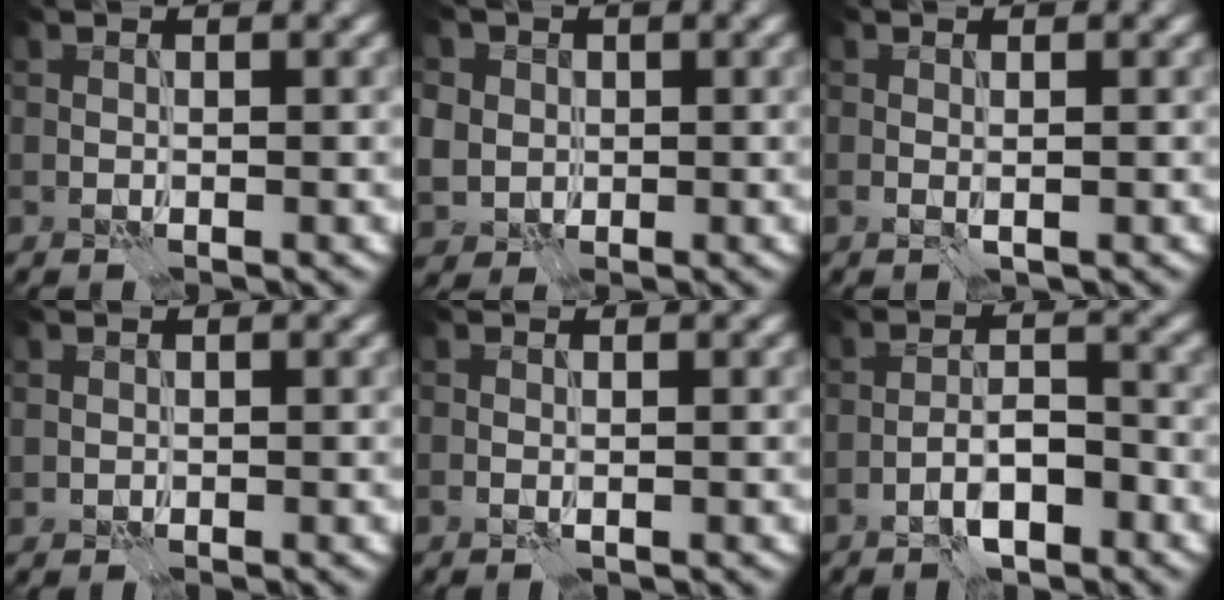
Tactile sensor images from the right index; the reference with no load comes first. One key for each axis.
{"total": 5.7, "fx": 1.8, "fy": 5.0, "fz": 2.0, "tx": -0.053, "ty": 0.017, "tz": 0.020}
{"total": 0.5, "fx": 0.0, "fy": 0.0, "fz": 0.5, "tx": -0.009, "ty": -0.001, "tz": 0.000}
{"total": 0.6, "fx": 0.4, "fy": 0.4, "fz": 0.0, "tx": 0.000, "ty": 0.000, "tz": 0.010}
{"total": 0.0}
{"total": 3.4, "fx": -2.3, "fy": 0.9, "fz": 2.3, "tx": -0.036, "ty": 0.009, "tz": -0.045}